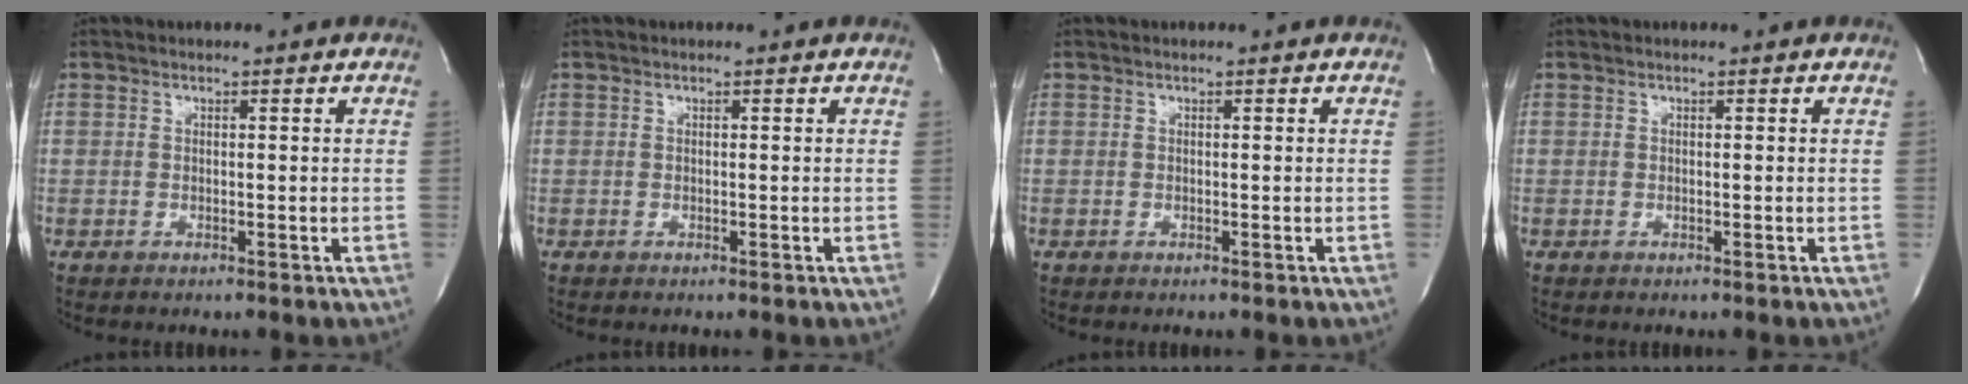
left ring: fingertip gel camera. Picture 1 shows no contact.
{"total": 0.0}
{"total": 0.0}
{"total": 0.0}